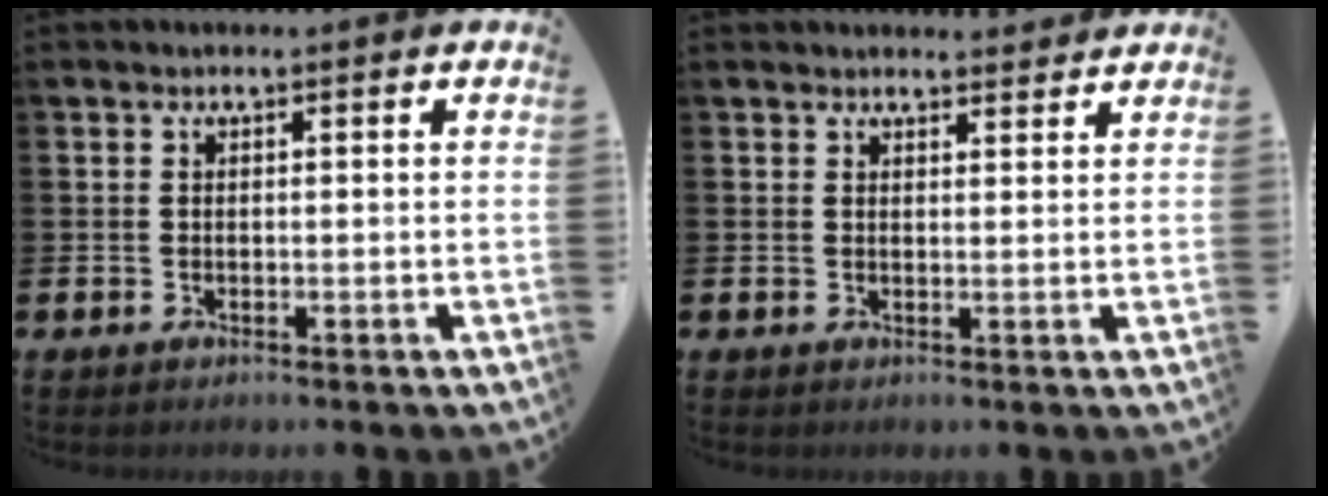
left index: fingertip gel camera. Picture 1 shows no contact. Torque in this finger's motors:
{"motor_torque": [0.82, -1.32, 0.11, 0.08]}